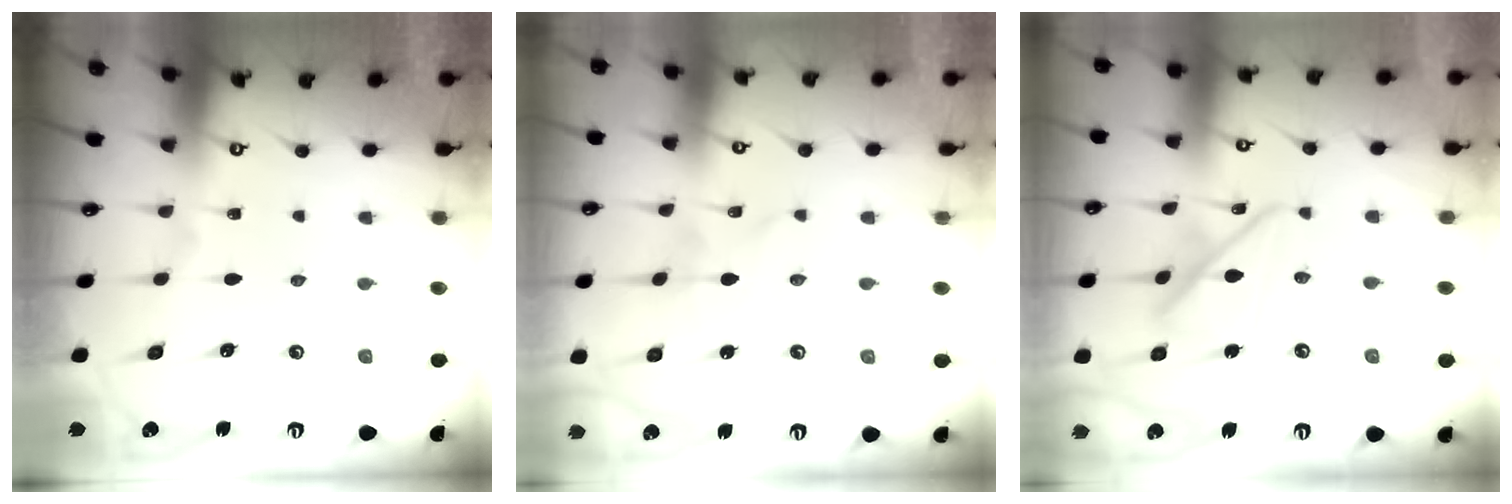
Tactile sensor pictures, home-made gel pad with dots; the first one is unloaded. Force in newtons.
{"total": 1.7, "press": 1.7, "slide": 0.2}
{"total": 13.3, "press": 13.3, "slide": 1.2}